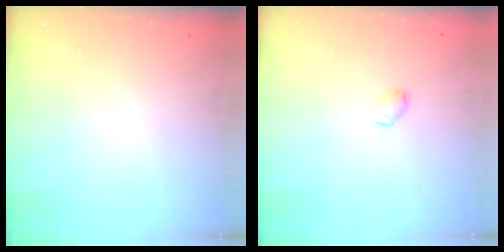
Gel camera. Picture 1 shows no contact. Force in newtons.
{"total": 2.8, "press": 2.8, "slide": 0.5}